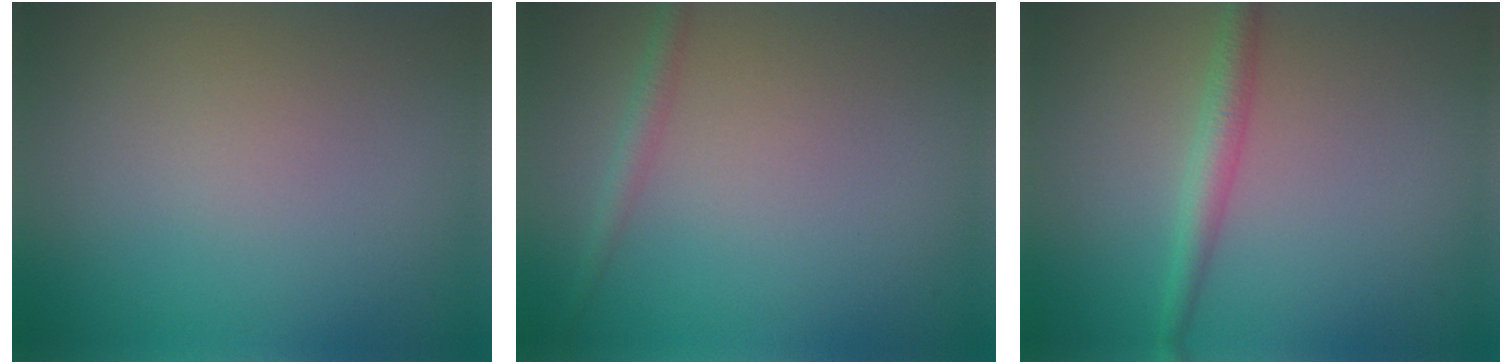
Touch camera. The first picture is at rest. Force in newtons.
{"total": 1.5, "press": 1.5, "slide": 0.0}
{"total": 2.4, "press": 2.4, "slide": 0.0}